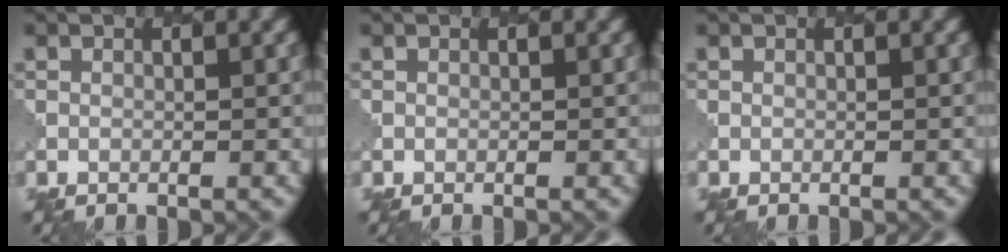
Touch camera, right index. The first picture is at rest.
{"total": 0.0}
{"total": 0.0}